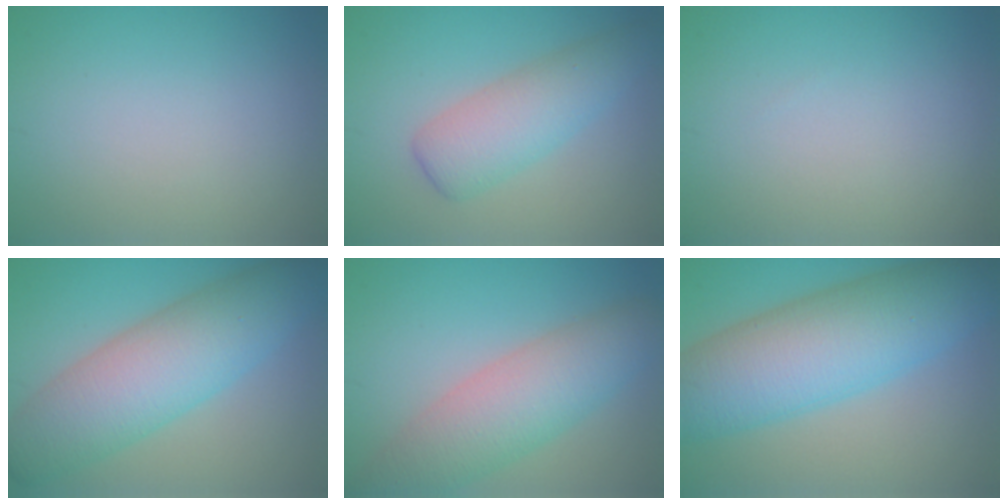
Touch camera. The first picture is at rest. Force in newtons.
{"total": 4.8, "press": 4.8, "slide": 0.1}
{"total": 0.0}
{"total": 9.1, "press": 9.1, "slide": 0.2}
{"total": 7.0, "press": 6.9, "slide": 0.5}
{"total": 11.1, "press": 11.1, "slide": 0.0}